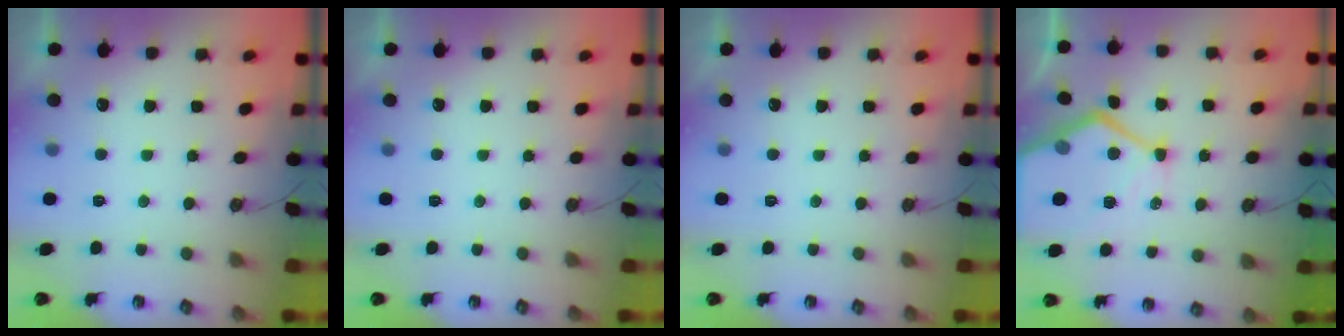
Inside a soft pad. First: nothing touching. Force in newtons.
{"total": 0.0}
{"total": 0.0}
{"total": 17.0, "press": 16.9, "slide": 1.5}